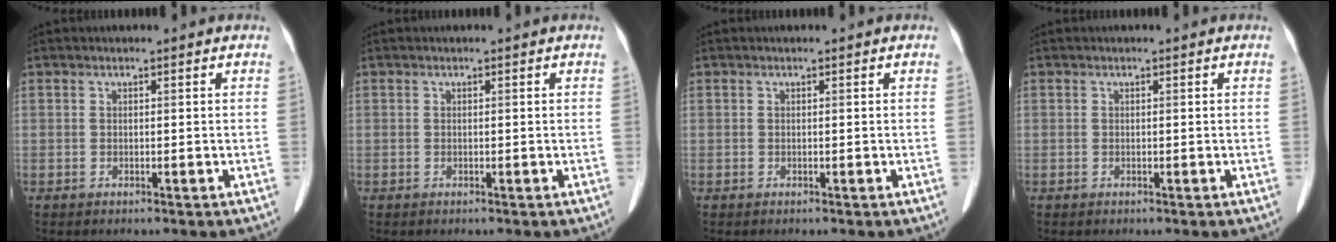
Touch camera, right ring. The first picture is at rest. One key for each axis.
{"total": 0.0}
{"total": 0.0}
{"total": 0.0}